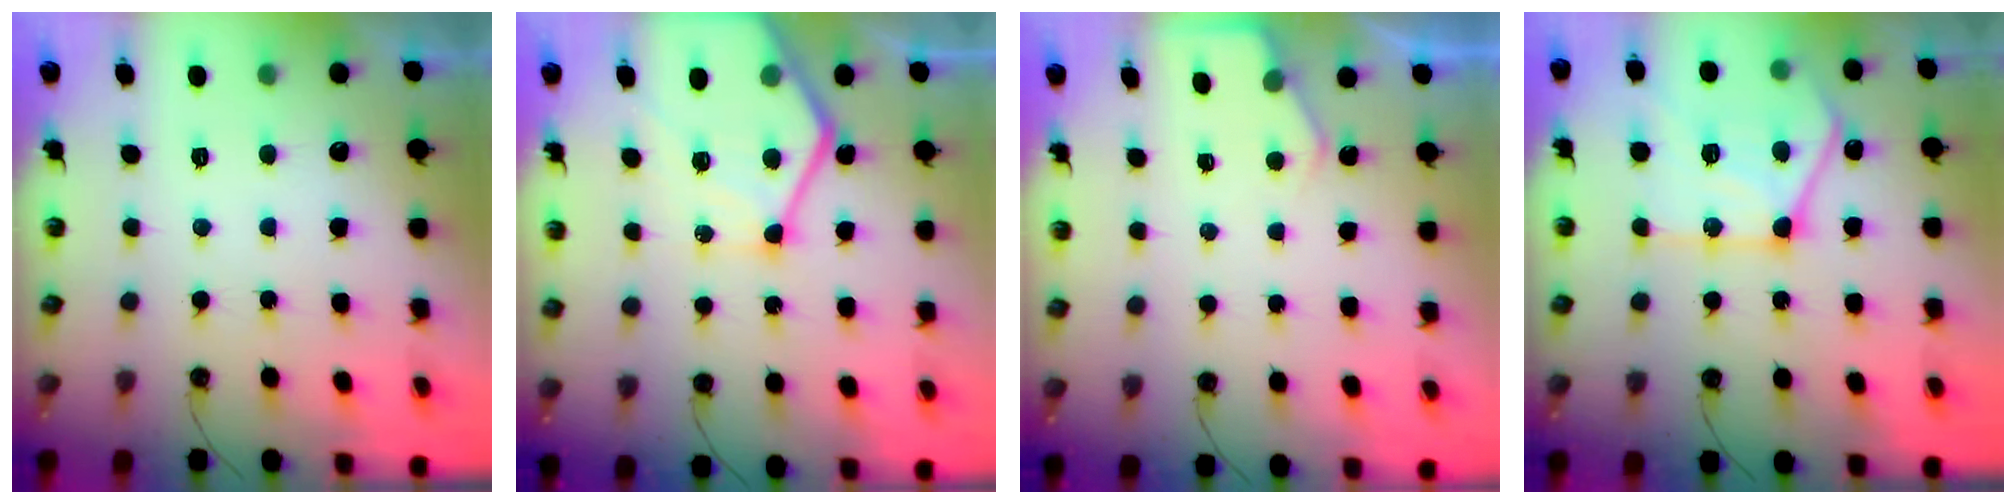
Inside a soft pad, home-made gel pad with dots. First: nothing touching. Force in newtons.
{"total": 17.8, "press": 17.8, "slide": 1.6}
{"total": 3.2, "press": 3.1, "slide": 0.5}
{"total": 19.0, "press": 19.0, "slide": 1.4}